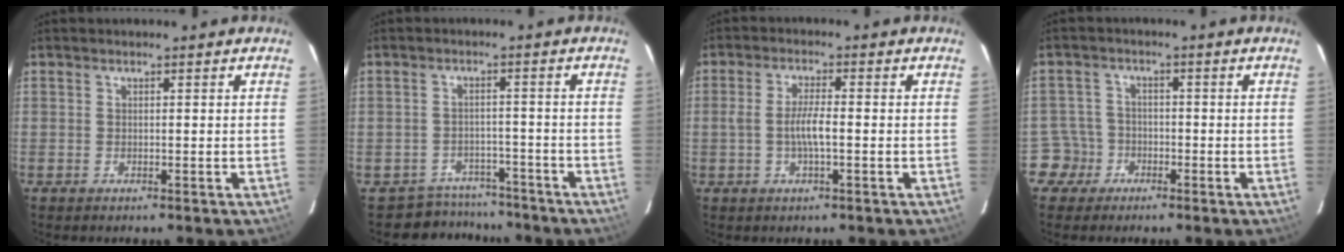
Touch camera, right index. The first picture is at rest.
{"total": 6.9, "force": [-5.7, 3.7, -0.7], "torque": [0.004, 0.028, -0.079]}
{"total": 4.4, "force": [-0.9, 0.6, 4.3], "torque": [-0.082, 0.003, -0.016]}
{"total": 4.4, "force": [-2.2, 3.8, -0.4], "torque": [0.007, 0.021, -0.043]}